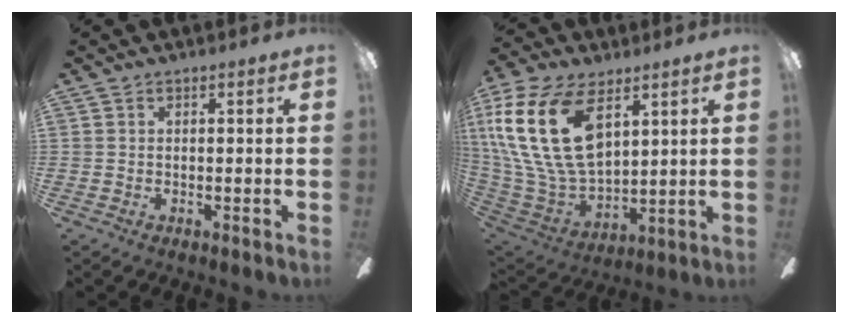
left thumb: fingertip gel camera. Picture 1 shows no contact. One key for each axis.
{"total": 25.6, "fx": 9.5, "fy": 14.4, "fz": 19.0, "tx": -0.415, "ty": -0.038, "tz": 0.168}